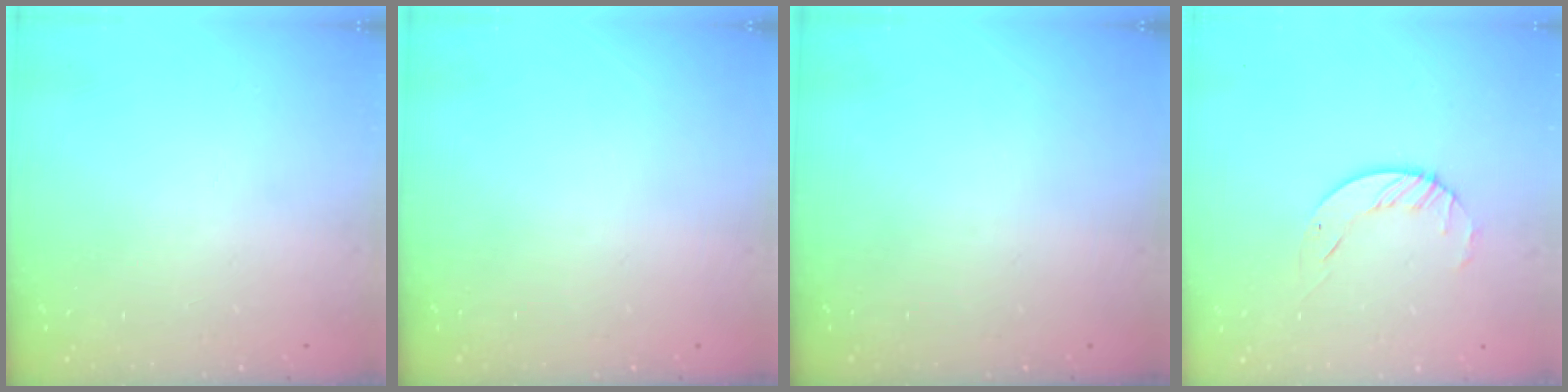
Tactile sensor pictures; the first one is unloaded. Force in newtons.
{"total": 0.0}
{"total": 0.0}
{"total": 3.5, "press": 3.5, "slide": 0.4}